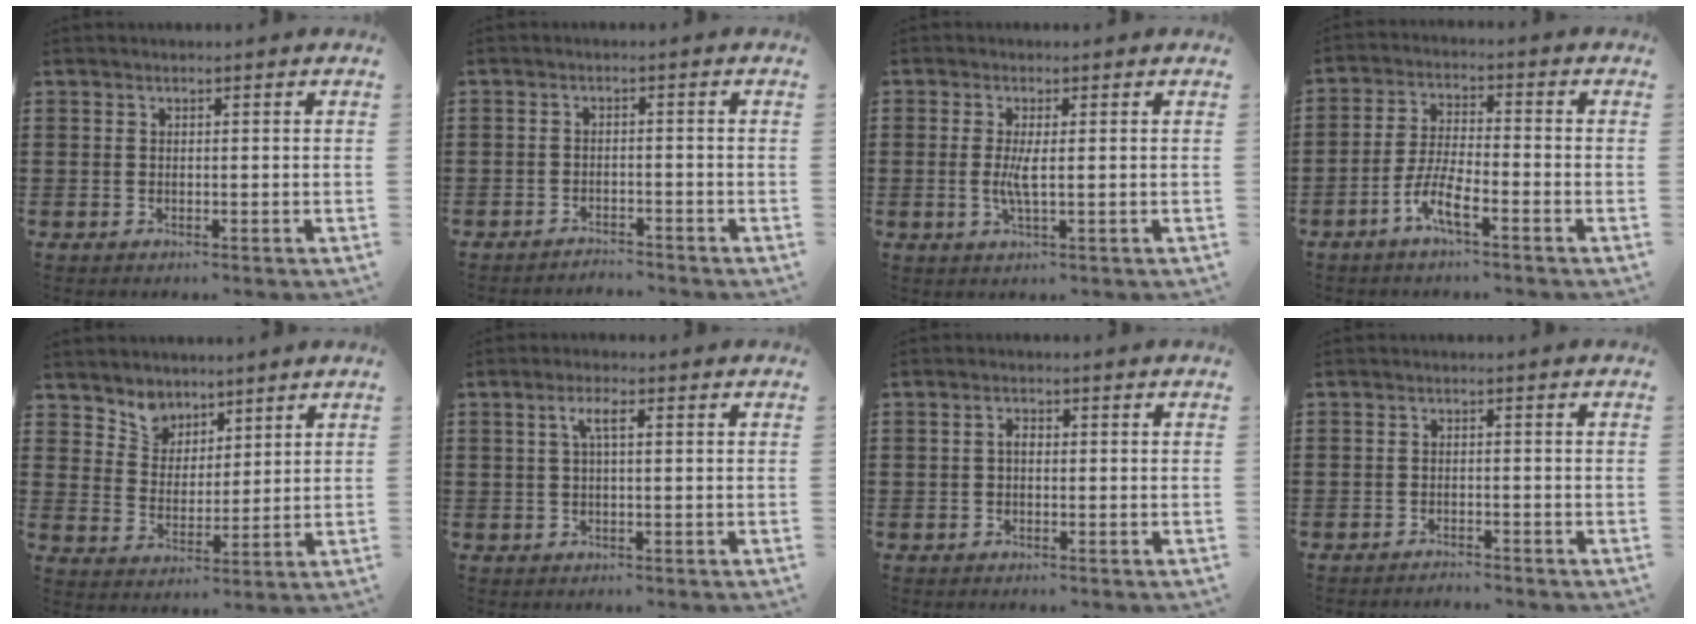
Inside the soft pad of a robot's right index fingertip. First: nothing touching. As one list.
[{"total": 2.2, "force": [-2.2, 0.1, -0.2], "torque": [-0.004, 0.002, -0.049]}, {"total": 3.2, "force": [-0.1, 0.5, 3.2], "torque": [-0.072, -0.008, -0.008]}, {"total": 6.0, "force": [-3.7, 1.2, 4.6], "torque": [-0.116, -0.012, -0.075]}, {"total": 4.7, "force": [3.7, 2.9, -0.5], "torque": [-0.020, -0.009, 0.067]}, {"total": 2.9, "force": [0.6, 0.6, 2.7], "torque": [-0.055, 0.005, 0.008]}, {"total": 1.6, "force": [-0.2, 0.8, 1.4], "torque": [-0.026, 0.002, -0.005]}, {"total": 1.7, "force": [-1.7, 0.1, -0.1], "torque": [-0.002, 0.003, -0.037]}]